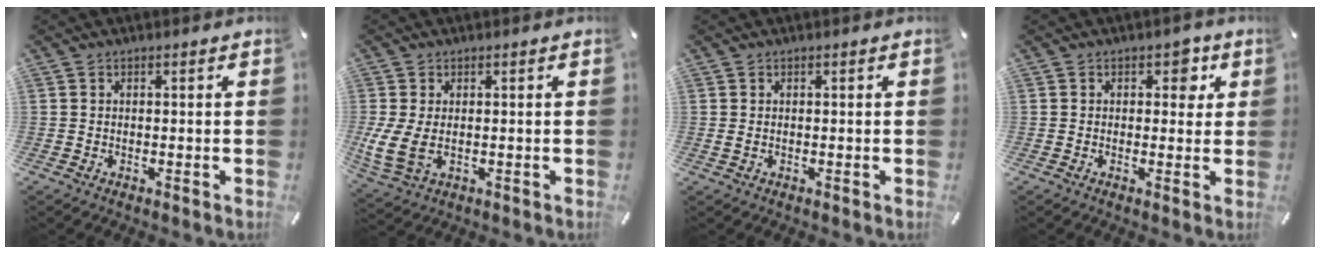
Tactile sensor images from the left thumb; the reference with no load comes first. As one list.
[{"total": 7.0, "force": [-0.1, 4.8, 5.0], "torque": [-0.113, -0.004, -0.002]}, {"total": 0.8, "force": [-0.1, 0.6, 0.6], "torque": [-0.012, 0.002, -0.002]}, {"total": 3.8, "force": [1.1, 2.8, 2.3], "torque": [-0.011, -0.005, 0.007]}]